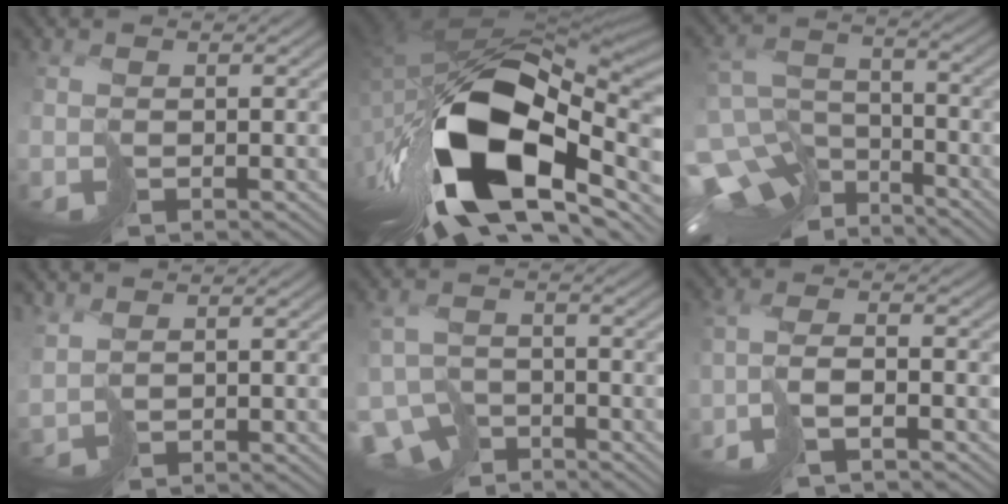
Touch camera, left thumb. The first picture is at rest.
{"total": 19.2, "force": [-5.6, 9.6, 15.6], "torque": [-0.311, -0.006, -0.086]}
{"total": 14.1, "force": [-10.0, 7.7, 6.3], "torque": [-0.158, -0.027, -0.134]}
{"total": 2.5, "force": [1.5, 1.1, 1.5], "torque": [-0.046, 0.002, 0.033]}
{"total": 6.5, "force": [-5.3, 3.2, 2.2], "torque": [-0.038, -0.017, -0.089]}
{"total": 3.5, "force": [-2.5, -0.2, 2.4], "torque": [-0.043, 0.012, -0.053]}